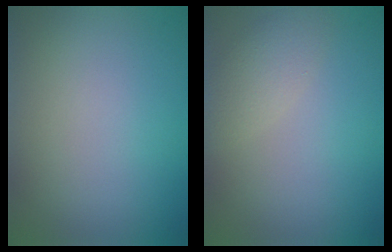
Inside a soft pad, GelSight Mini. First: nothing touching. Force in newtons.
{"total": 2.4, "press": 2.4, "slide": 0.2}